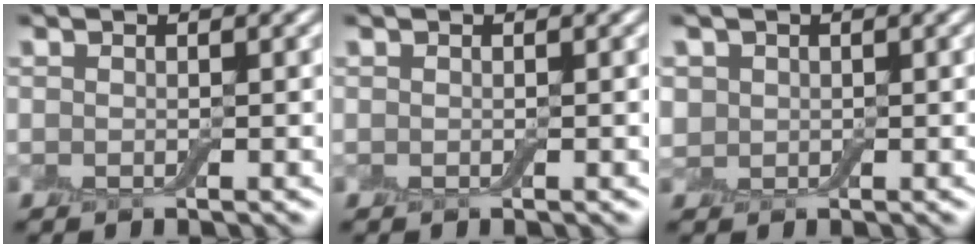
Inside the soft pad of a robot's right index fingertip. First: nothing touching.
{"total": 0.0}
{"total": 1.5, "force": [0.3, 1.4, 0.4], "torque": [-0.009, -0.002, 0.005]}